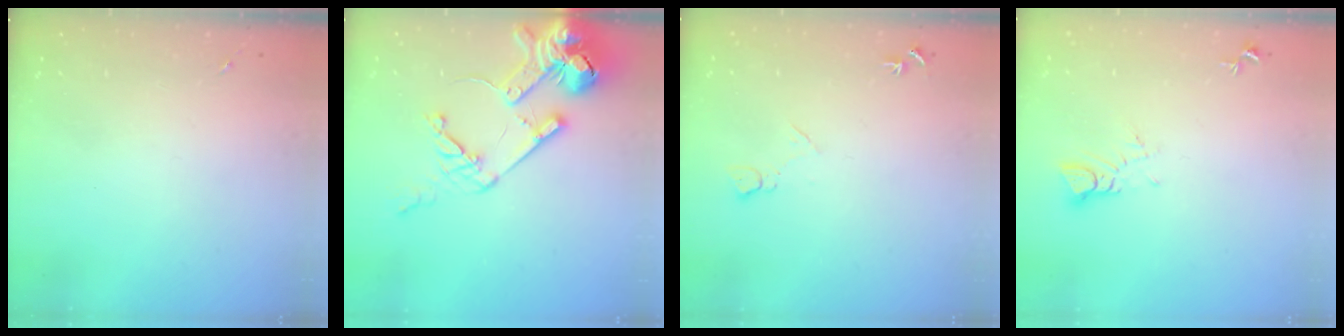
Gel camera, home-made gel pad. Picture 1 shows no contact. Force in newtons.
{"total": 23.3, "press": 23.1, "slide": 3.0}
{"total": 7.4, "press": 7.3, "slide": 0.9}
{"total": 4.0, "press": 4.0, "slide": 0.3}